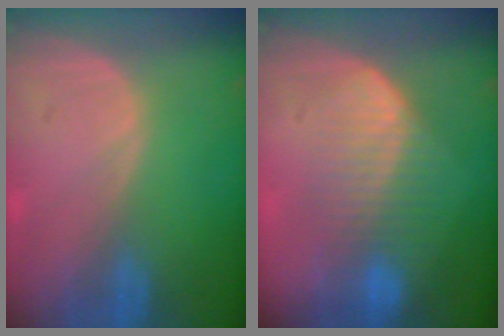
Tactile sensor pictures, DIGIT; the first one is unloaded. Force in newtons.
{"total": 6.9, "press": 6.7, "slide": 1.5}